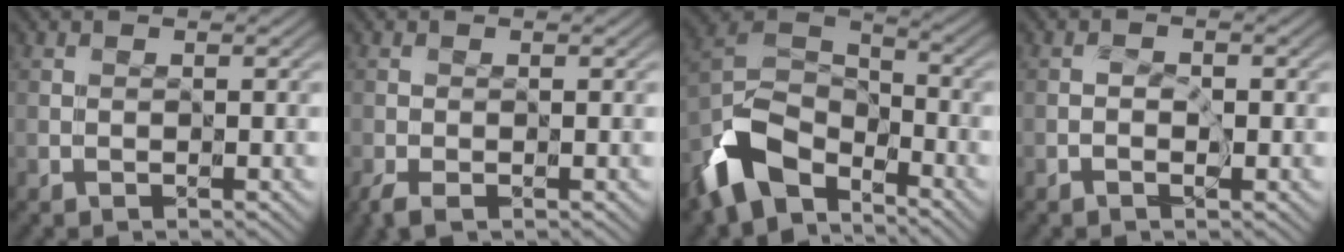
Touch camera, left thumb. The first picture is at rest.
{"total": 2.3, "force": [-1.3, 0.9, 1.7], "torque": [-0.036, -0.005, -0.023]}
{"total": 10.4, "force": [-6.8, 5.7, 5.5], "torque": [-0.120, -0.009, -0.150]}
{"total": 0.7, "force": [-0.5, 0.3, 0.4], "torque": [-0.004, 0.001, -0.009]}